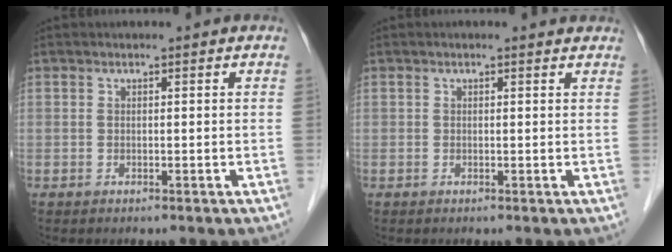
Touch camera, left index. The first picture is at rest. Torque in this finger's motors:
{"motor_torque": [0.71, -1.40, 0.06, -0.01]}